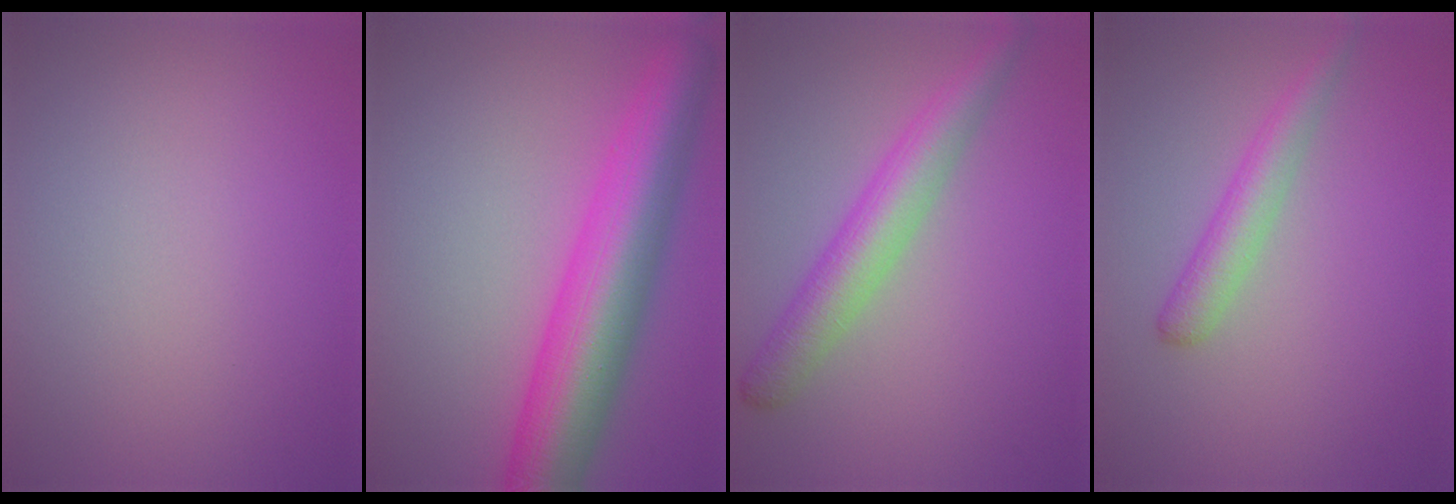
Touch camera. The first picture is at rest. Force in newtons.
{"total": 9.7, "press": 9.7, "slide": 0.2}
{"total": 4.5, "press": 4.5, "slide": 0.2}
{"total": 2.7, "press": 2.7, "slide": 0.0}